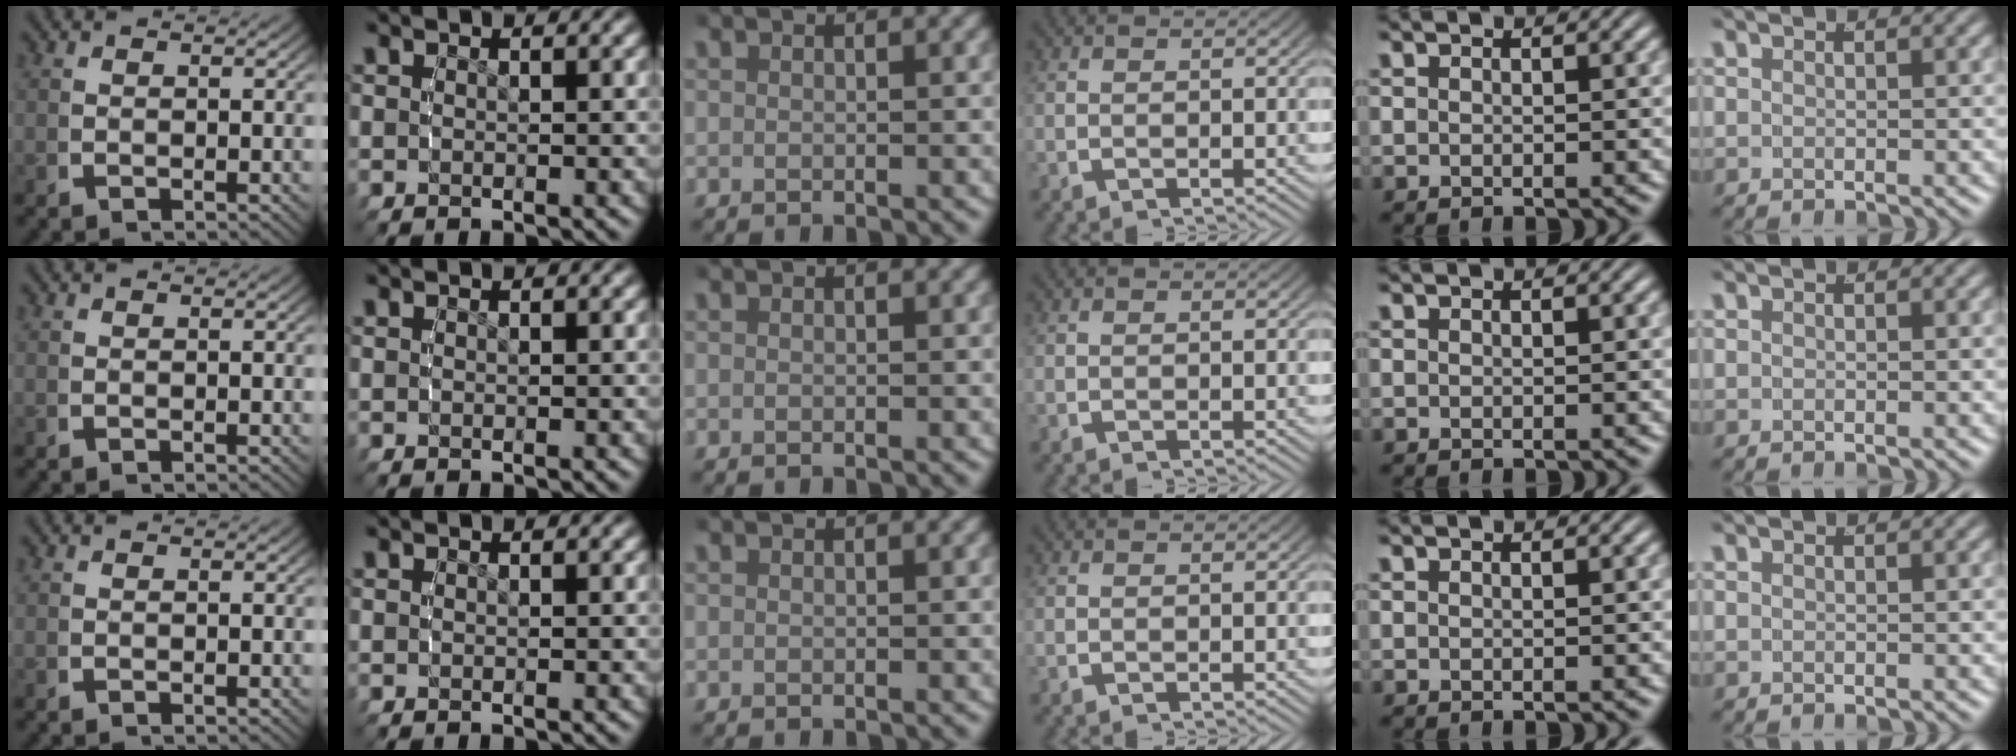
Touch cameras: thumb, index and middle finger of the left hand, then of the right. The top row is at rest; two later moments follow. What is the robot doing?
{"motion": "reach", "object": "jar lid"}